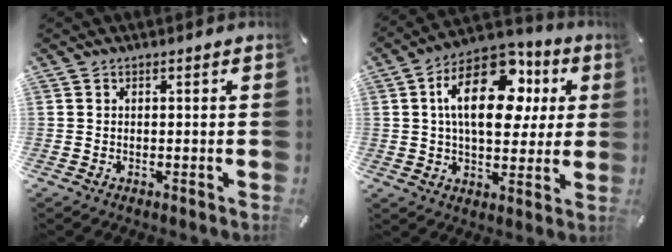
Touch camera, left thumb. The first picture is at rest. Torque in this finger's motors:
{"motor_torque": [0.76, 2.70, 2.29, -0.48, 0.54]}